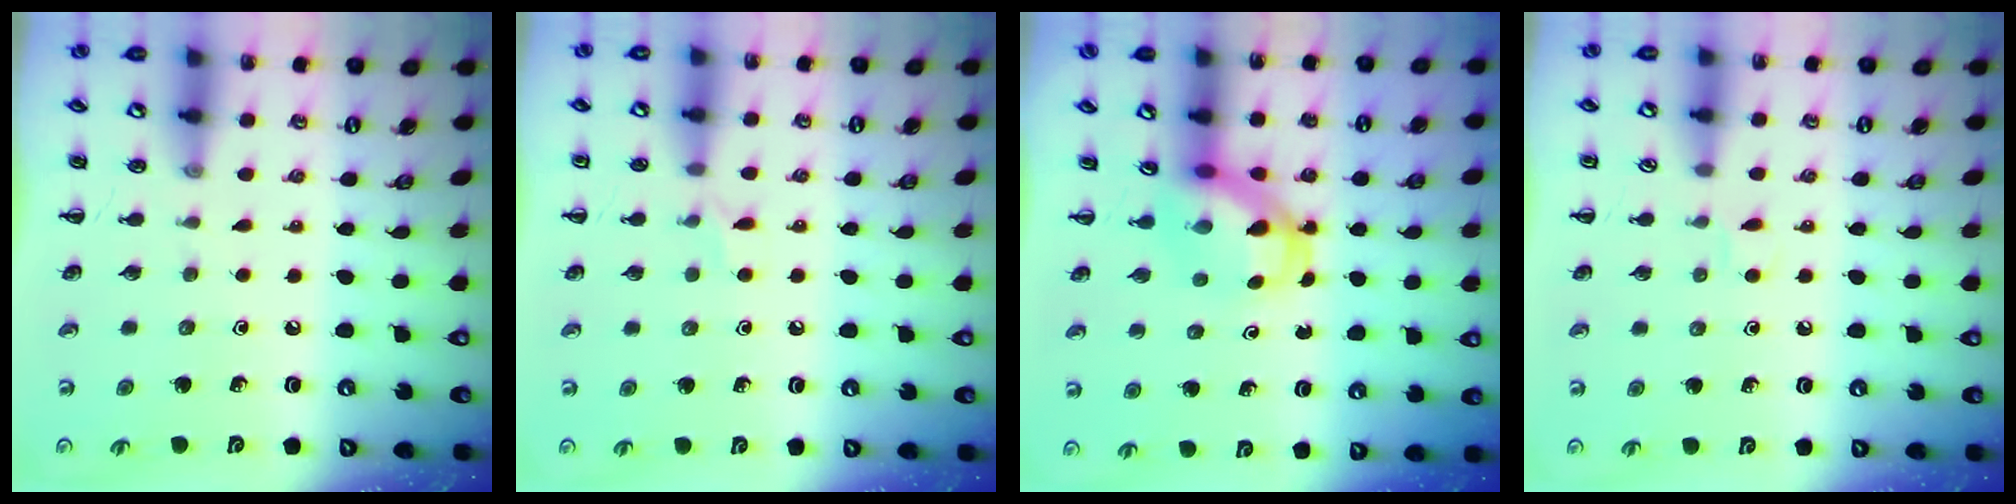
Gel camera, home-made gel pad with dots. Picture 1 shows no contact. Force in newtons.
{"total": 5.3, "press": 5.0, "slide": 1.8}
{"total": 5.2, "press": 5.1, "slide": 0.8}
{"total": 2.8, "press": 2.7, "slide": 1.0}